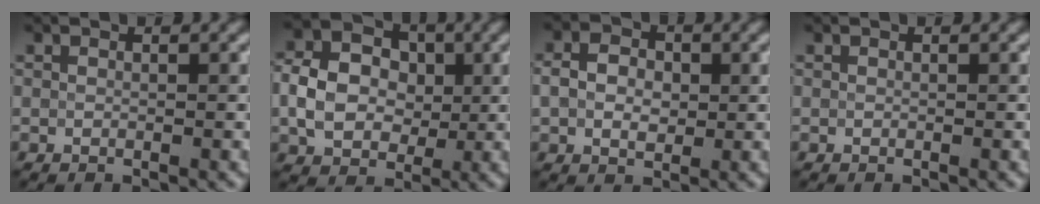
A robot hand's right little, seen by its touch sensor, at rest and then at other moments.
{"total": 5.4, "force": [-0.4, 4.5, 3.1], "torque": [-0.056, 0.005, -0.014]}
{"total": 3.4, "force": [0.5, 2.6, 2.2], "torque": [-0.039, 0.000, 0.001]}
{"total": 0.0}